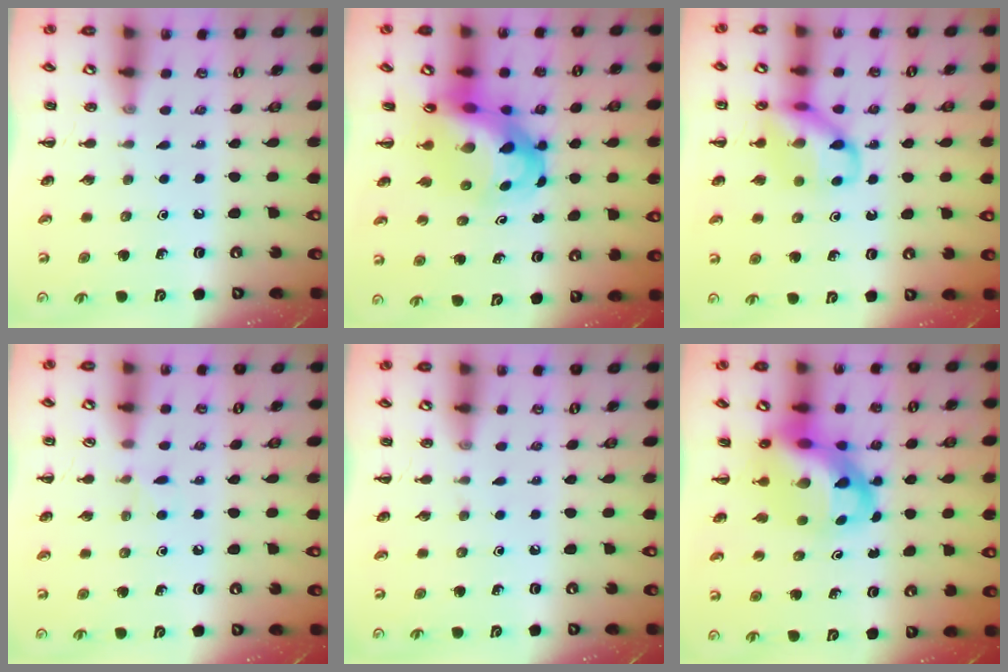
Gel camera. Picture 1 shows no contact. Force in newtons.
{"total": 8.9, "press": 8.5, "slide": 2.8}
{"total": 11.7, "press": 11.7, "slide": 0.7}
{"total": 4.4, "press": 4.1, "slide": 1.6}
{"total": 0.0}
{"total": 12.8, "press": 12.3, "slide": 3.4}